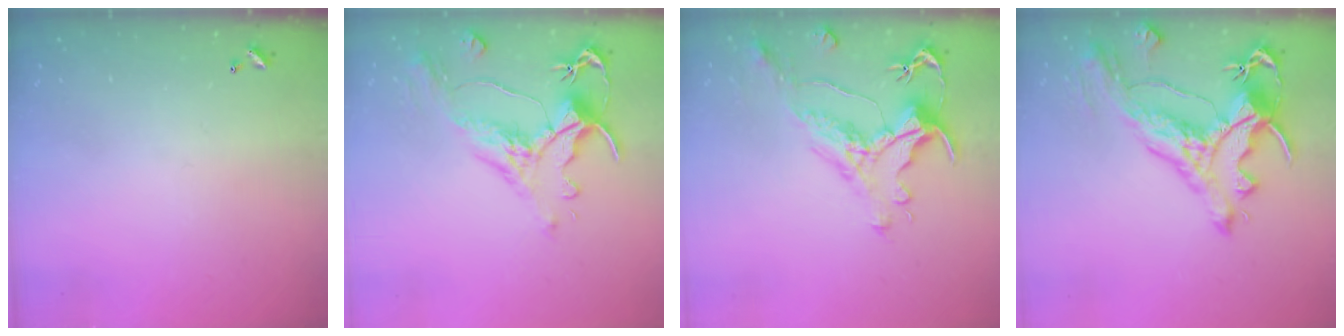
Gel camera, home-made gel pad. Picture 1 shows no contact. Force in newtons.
{"total": 1.6, "press": 0.4, "slide": 1.5}
{"total": 1.4, "press": 0.2, "slide": 1.4}
{"total": 5.1, "press": 4.8, "slide": 1.7}